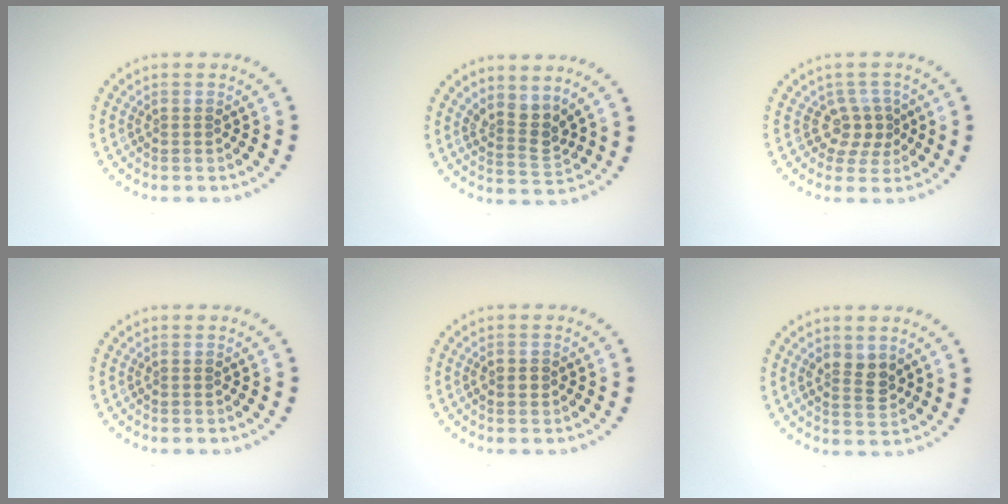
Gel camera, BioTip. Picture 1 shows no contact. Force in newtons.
{"total": 2.6, "press": 2.0, "slide": 1.7}
{"total": 2.3, "press": 1.8, "slide": 1.4}
{"total": 0.0}
{"total": 1.5, "press": 1.5, "slide": 0.2}
{"total": 2.4, "press": 2.3, "slide": 0.6}